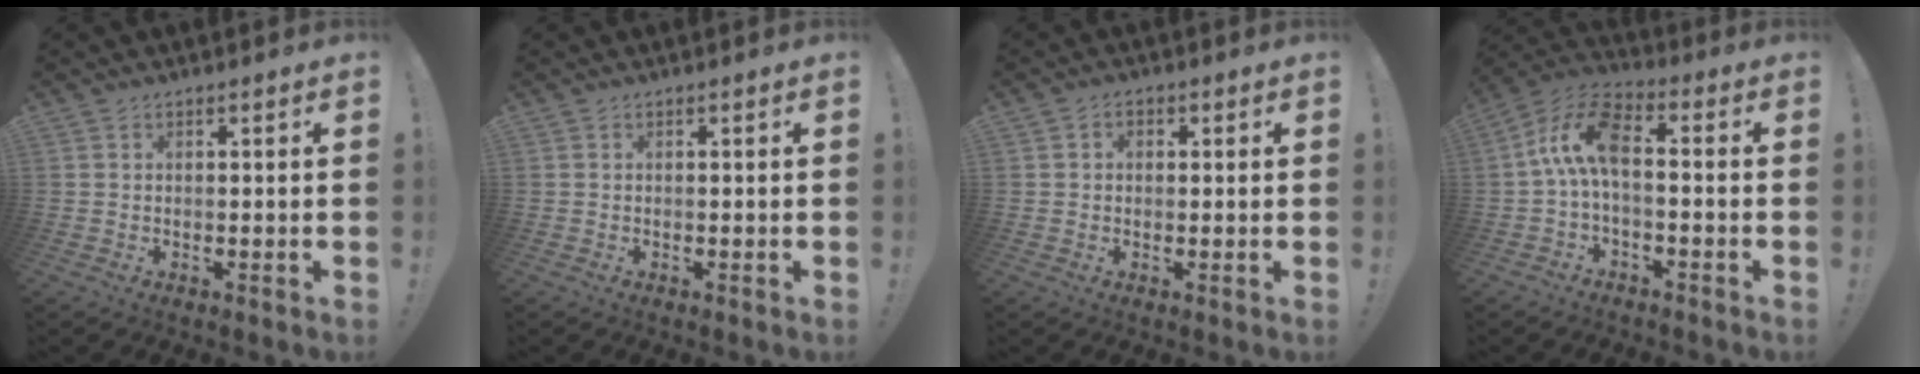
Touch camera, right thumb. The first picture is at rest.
{"total": 0.0}
{"total": 1.8, "force": [0.2, 1.5, 1.0], "torque": [-0.010, 0.004, 0.001]}
{"total": 11.0, "force": [0.0, 5.2, 9.7], "torque": [-0.188, 0.012, 0.001]}